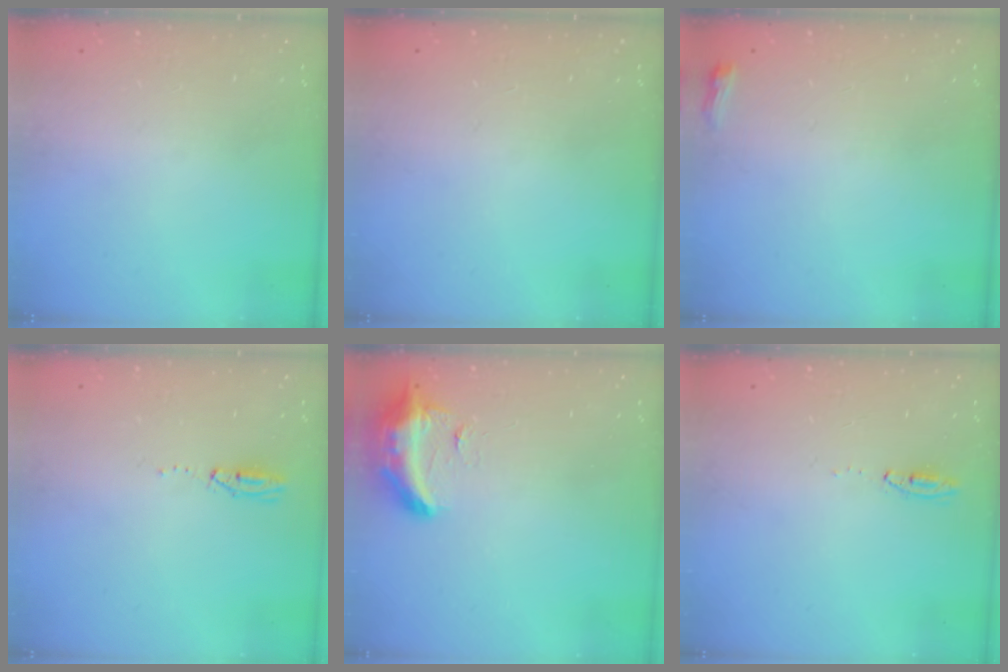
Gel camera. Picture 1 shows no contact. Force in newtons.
{"total": 0.0}
{"total": 3.5, "press": 3.4, "slide": 0.8}
{"total": 3.5, "press": 2.9, "slide": 2.0}
{"total": 15.9, "press": 11.4, "slide": 11.1}
{"total": 3.4, "press": 2.9, "slide": 1.7}